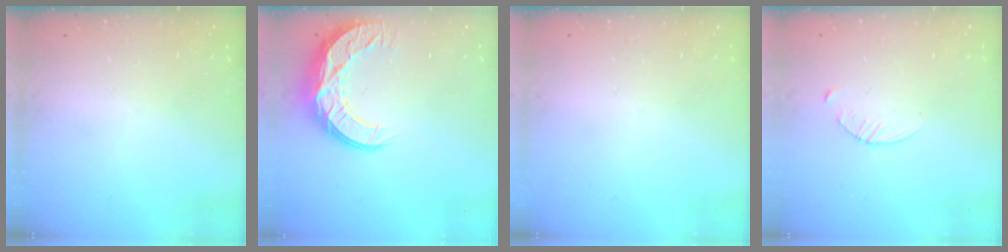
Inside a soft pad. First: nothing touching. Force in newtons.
{"total": 12.6, "press": 12.6, "slide": 0.7}
{"total": 0.0}
{"total": 2.9, "press": 2.9, "slide": 0.4}